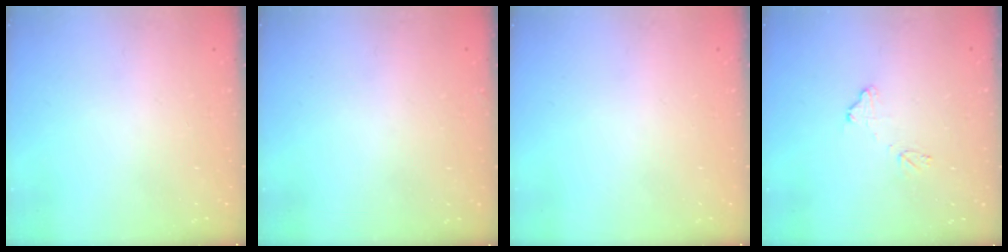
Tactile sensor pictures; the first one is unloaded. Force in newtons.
{"total": 5.1, "press": 5.1, "slide": 0.2}
{"total": 0.0}
{"total": 9.3, "press": 9.3, "slide": 0.6}